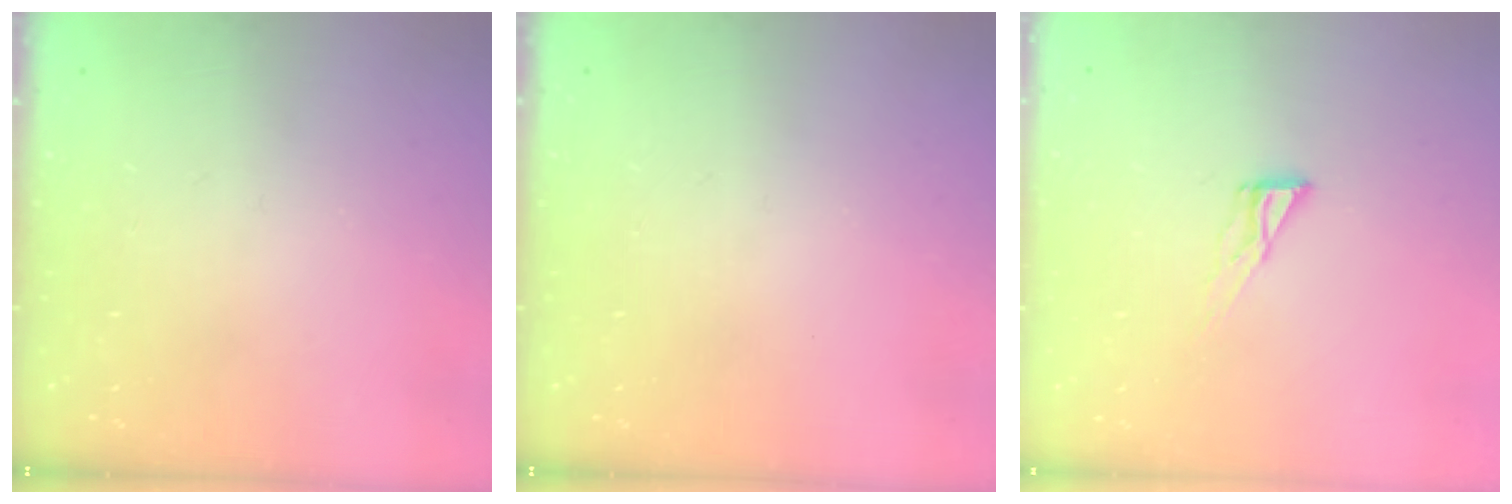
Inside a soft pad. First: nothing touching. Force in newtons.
{"total": 0.0}
{"total": 6.5, "press": 6.5, "slide": 0.4}